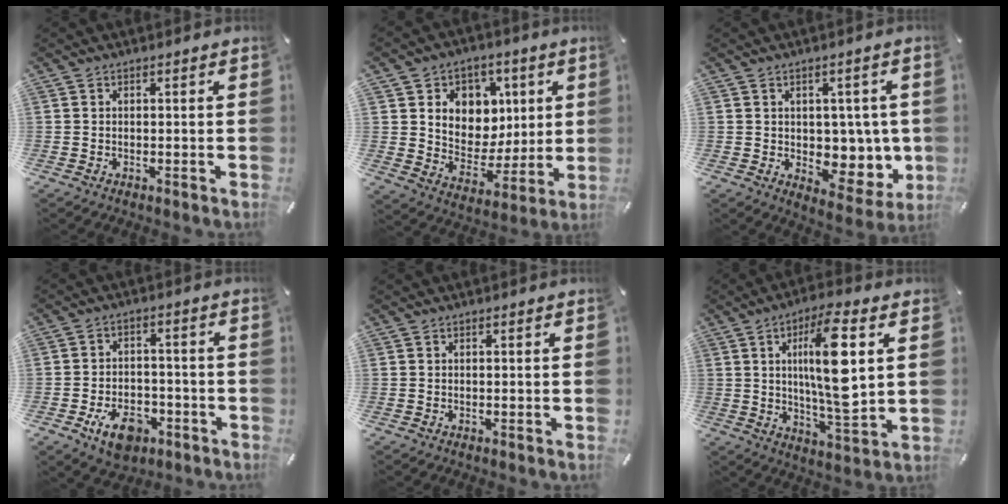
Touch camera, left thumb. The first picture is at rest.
{"total": 10.2, "force": [2.5, 9.7, 2.1], "torque": [-0.031, -0.025, 0.053]}
{"total": 8.2, "force": [0.7, 6.5, 5.0], "torque": [-0.045, -0.012, 0.019]}
{"total": 9.1, "force": [-4.5, 5.8, 5.3], "torque": [-0.103, 0.015, -0.080]}
{"total": 0.0}
{"total": 15.9, "force": [3.0, 3.9, 15.1], "torque": [-0.280, -0.017, 0.040]}